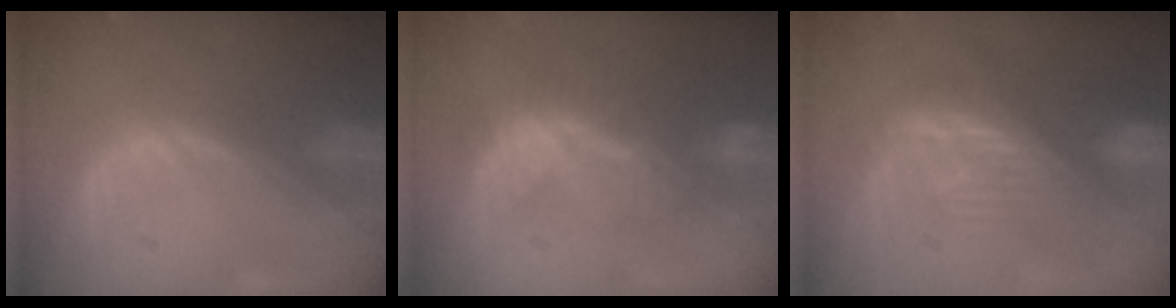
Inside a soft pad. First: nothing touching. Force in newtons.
{"total": 7.8, "press": 7.5, "slide": 2.0}
{"total": 9.0, "press": 8.5, "slide": 3.0}